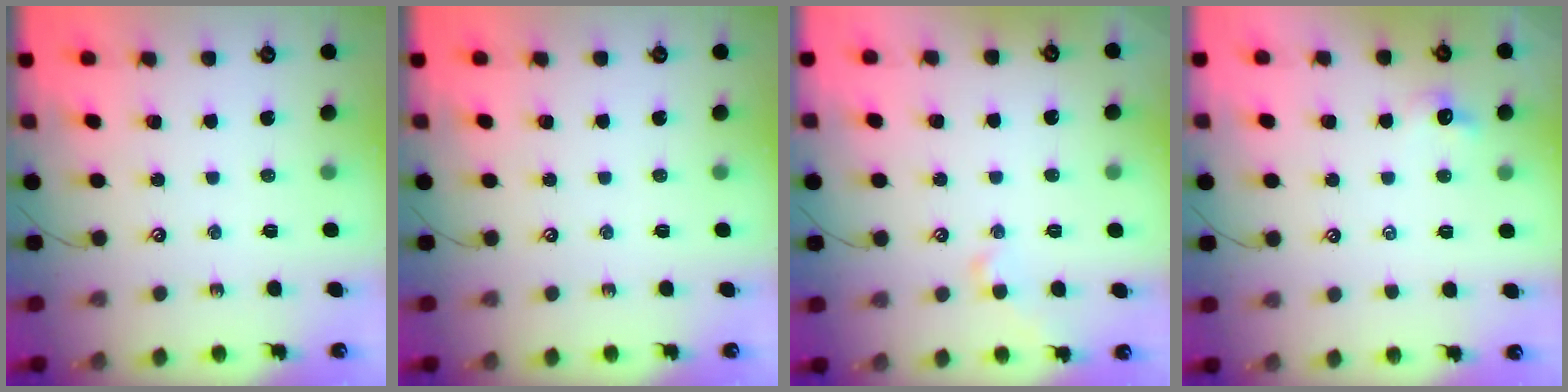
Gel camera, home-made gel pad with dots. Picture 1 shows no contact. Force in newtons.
{"total": 0.0}
{"total": 0.9, "press": 0.7, "slide": 0.6}
{"total": 0.7, "press": 0.5, "slide": 0.4}